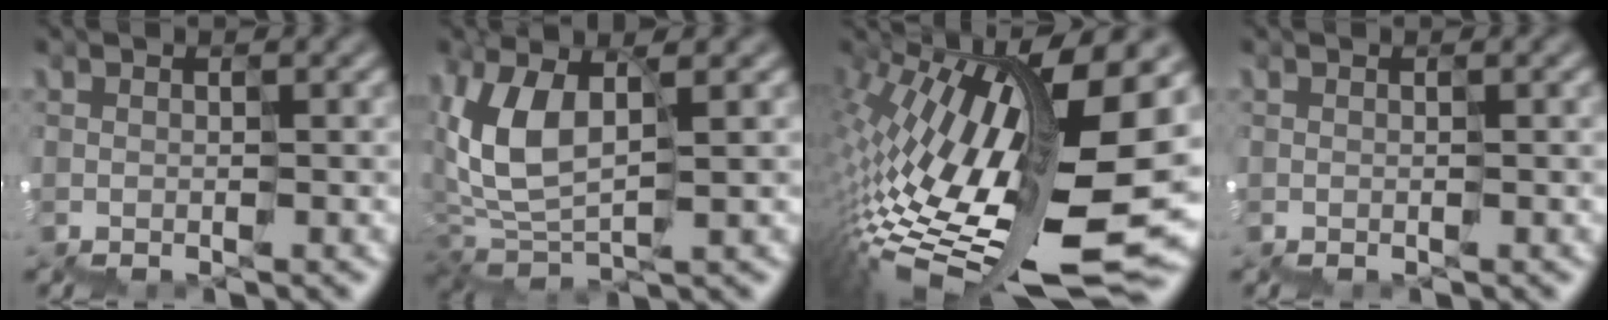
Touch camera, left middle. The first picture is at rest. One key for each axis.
{"total": 4.8, "fx": 1.6, "fy": 3.1, "fz": 3.2, "tx": -0.092, "ty": 0.006, "tz": 0.031}
{"total": 15.1, "fx": 0.3, "fy": 5.9, "fz": 13.9, "tx": -0.258, "ty": 0.003, "tz": 0.000}
{"total": 0.0}